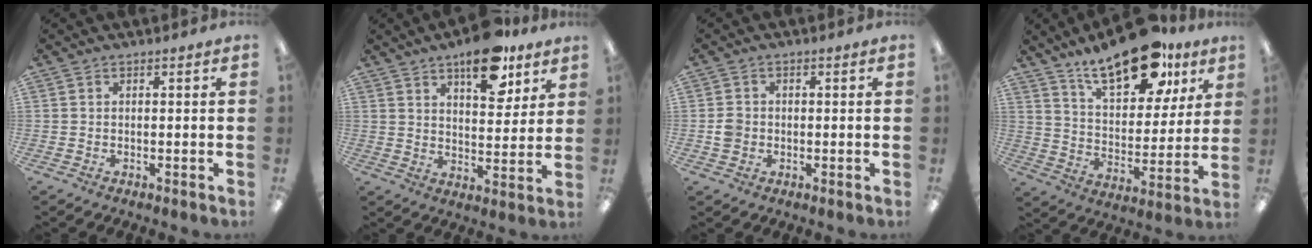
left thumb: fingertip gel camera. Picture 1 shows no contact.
{"total": 13.7, "force": [9.3, 6.1, 8.0], "torque": [-0.099, -0.048, 0.156]}
{"total": 2.7, "force": [-0.5, 2.5, 1.1], "torque": [-0.011, 0.000, -0.012]}
{"total": 21.1, "force": [14.5, 9.0, 12.4], "torque": [-0.194, -0.071, 0.245]}